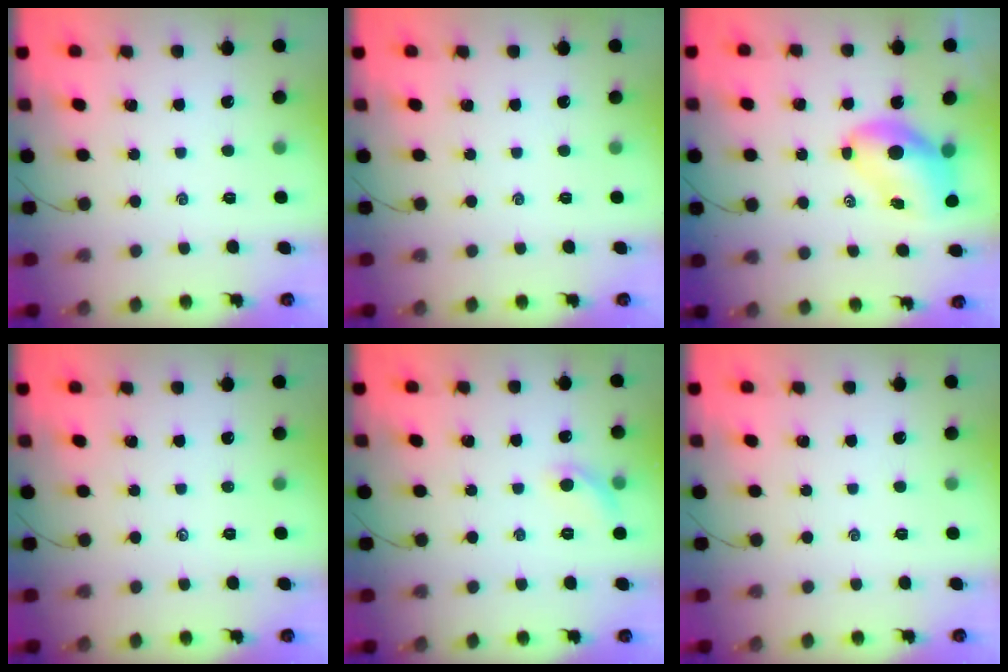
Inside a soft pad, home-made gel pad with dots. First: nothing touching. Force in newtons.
{"total": 0.0}
{"total": 8.8, "press": 8.6, "slide": 2.0}
{"total": 0.0}
{"total": 6.3, "press": 6.2, "slide": 1.2}
{"total": 0.0}